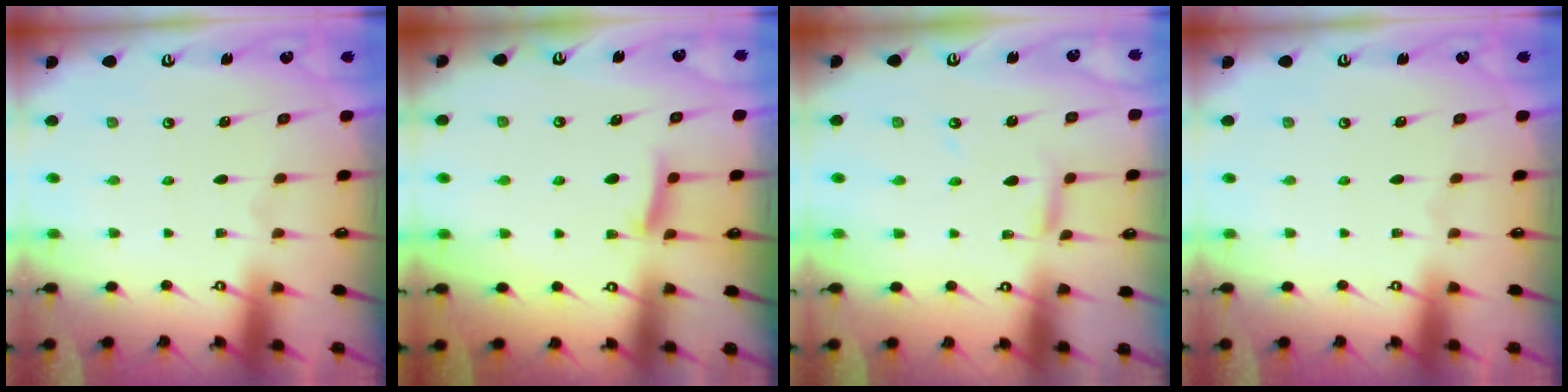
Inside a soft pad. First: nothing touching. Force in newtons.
{"total": 5.9, "press": 5.8, "slide": 0.7}
{"total": 5.0, "press": 5.0, "slide": 0.3}
{"total": 0.0}